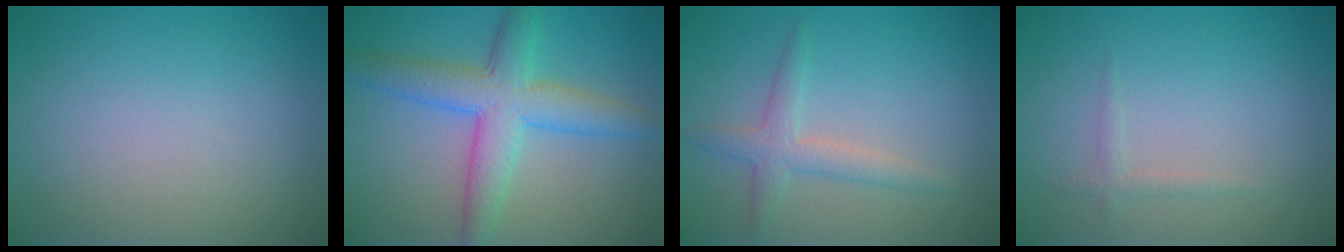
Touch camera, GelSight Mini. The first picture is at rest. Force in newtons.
{"total": 6.0, "press": 6.0, "slide": 0.2}
{"total": 2.5, "press": 2.5, "slide": 0.1}
{"total": 0.9, "press": 0.9, "slide": 0.0}